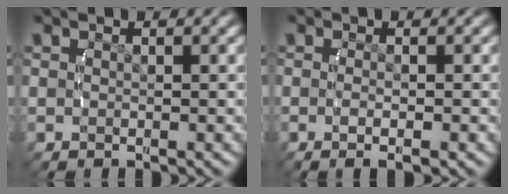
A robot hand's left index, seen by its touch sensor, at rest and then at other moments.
{"total": 1.8, "force": [-1.0, -0.1, 1.4], "torque": [-0.025, -0.002, -0.015]}